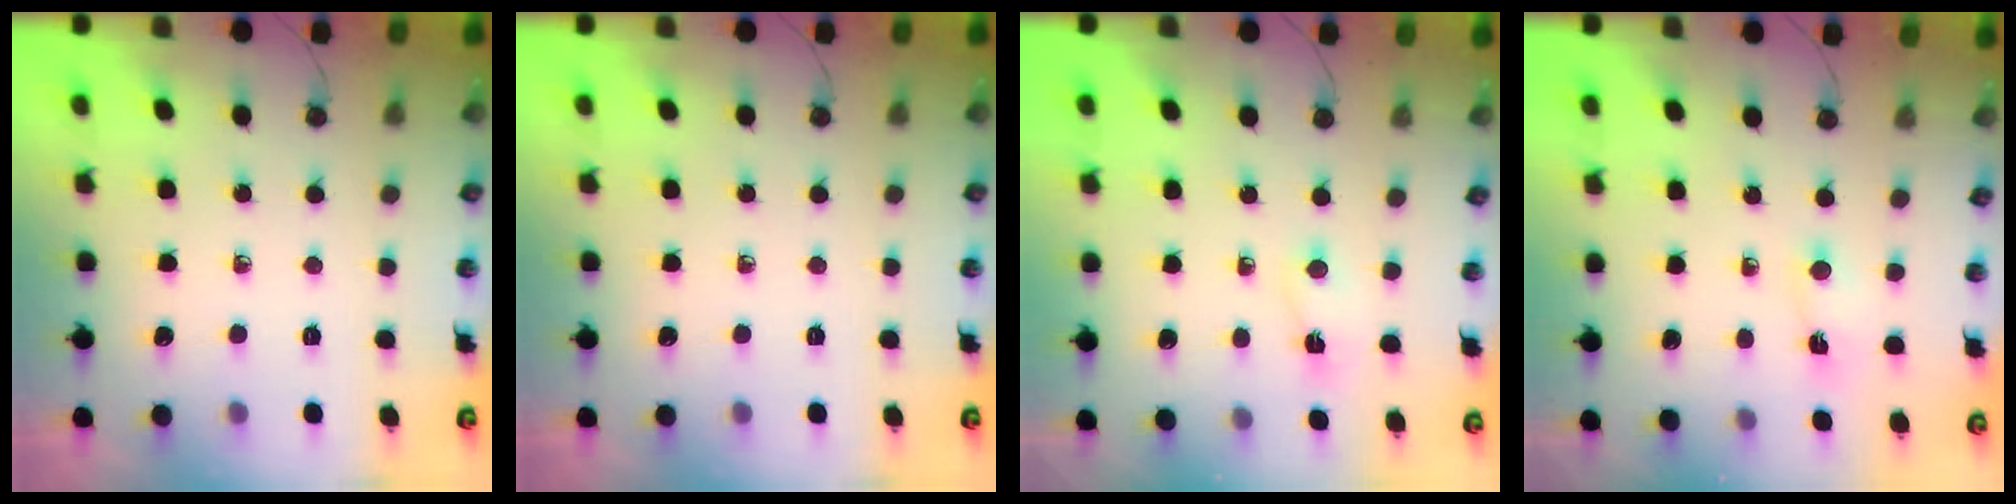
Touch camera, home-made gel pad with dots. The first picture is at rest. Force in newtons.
{"total": 0.0}
{"total": 2.2, "press": 1.9, "slide": 1.1}
{"total": 1.6, "press": 1.3, "slide": 0.9}